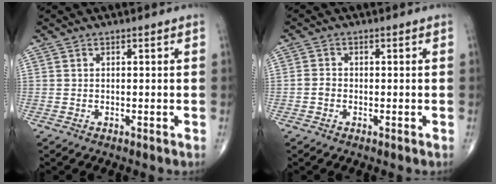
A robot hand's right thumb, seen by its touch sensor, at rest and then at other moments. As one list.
[{"total": 1.5, "force": [-0.5, 1.1, 0.8], "torque": [-0.012, 0.004, -0.012]}]